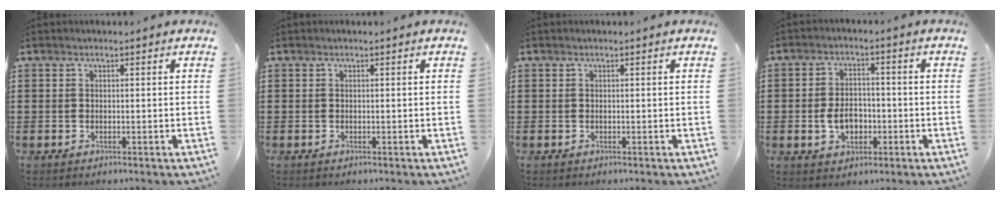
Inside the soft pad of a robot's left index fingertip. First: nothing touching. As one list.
[{"total": 0.0}, {"total": 0.0}, {"total": 5.0, "force": [-1.4, 3.3, 3.4], "torque": [-0.064, 0.001, -0.031]}]